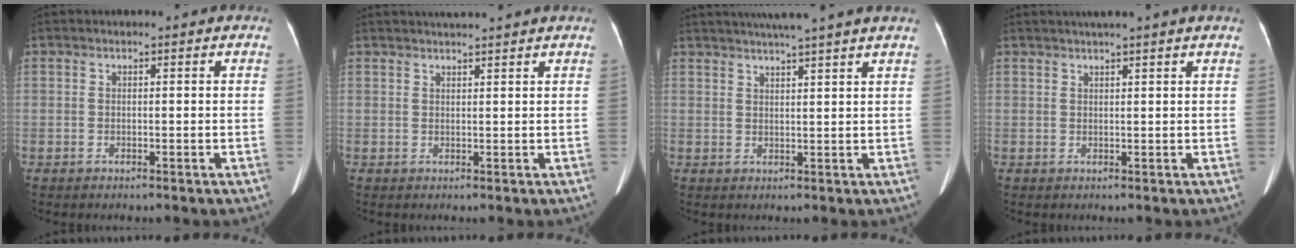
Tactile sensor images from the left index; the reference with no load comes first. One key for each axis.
{"total": 4.7, "fx": 4.3, "fy": -0.5, "fz": 1.8, "tx": -0.021, "ty": 0.026, "tz": 0.057}
{"total": 9.9, "fx": 8.4, "fy": -1.3, "fz": 5.1, "tx": -0.076, "ty": 0.022, "tz": 0.105}
{"total": 4.8, "fx": 4.0, "fy": -0.8, "fz": 2.5, "tx": -0.031, "ty": 0.026, "tz": 0.057}